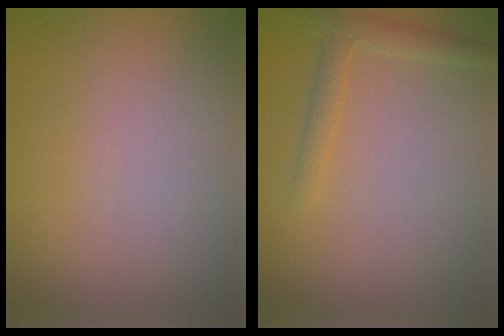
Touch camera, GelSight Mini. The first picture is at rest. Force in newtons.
{"total": 1.9, "press": 1.9, "slide": 0.1}